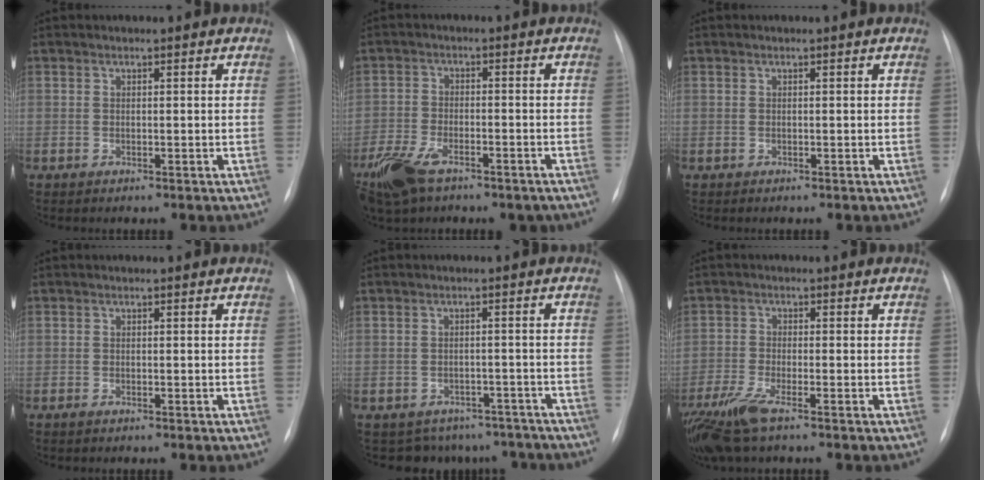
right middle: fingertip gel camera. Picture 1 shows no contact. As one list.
[{"total": 11.7, "force": [-7.9, 5.3, 6.9], "torque": [-0.148, -0.005, -0.126]}, {"total": 0.0}, {"total": 0.5, "force": [-0.4, 0.1, 0.3], "torque": [-0.009, -0.001, -0.008]}, {"total": 8.8, "force": [-7.5, 4.6, 0.1], "torque": [0.010, 0.023, -0.080]}, {"total": 7.7, "force": [-5.2, 1.2, 5.5], "torque": [-0.121, -0.018, -0.101]}]